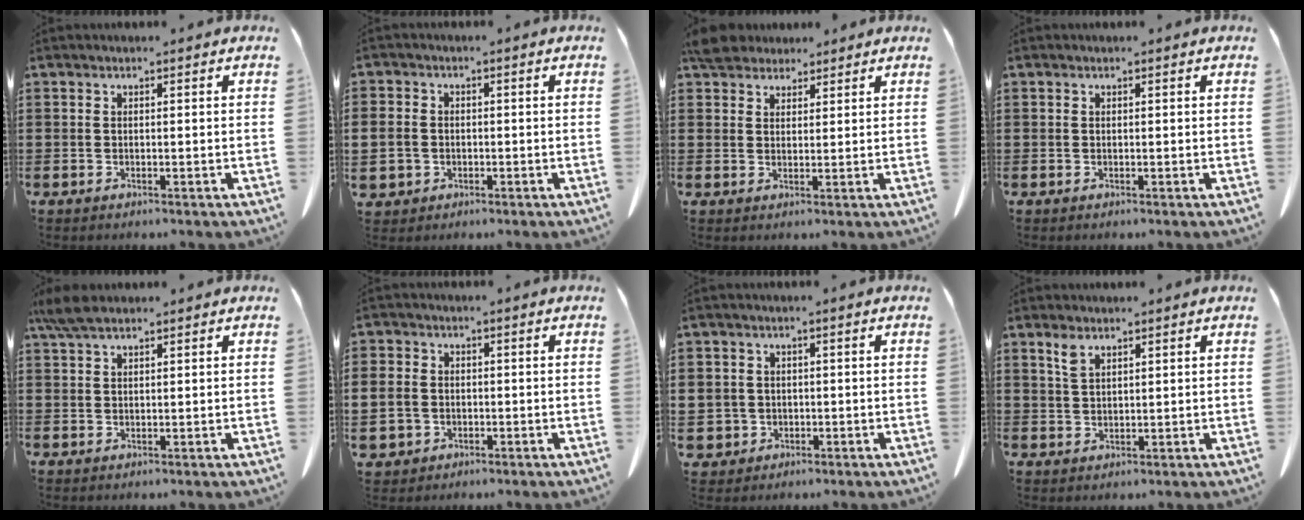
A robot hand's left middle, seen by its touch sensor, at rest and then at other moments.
{"total": 3.3, "force": [-0.6, 3.1, 1.1], "torque": [-0.046, 0.003, -0.017]}
{"total": 4.6, "force": [4.1, 1.8, 1.1], "torque": [-0.028, -0.001, 0.079]}
{"total": 0.0}
{"total": 3.8, "force": [2.6, 1.2, 2.5], "torque": [-0.062, 0.001, 0.048]}
{"total": 4.4, "force": [-0.8, 4.1, 1.5], "torque": [-0.062, 0.003, -0.020]}
{"total": 3.0, "force": [-0.3, 3.0, 0.2], "torque": [-0.027, 0.004, -0.010]}
{"total": 3.1, "force": [2.2, 1.4, 1.7], "torque": [-0.040, 0.001, 0.042]}